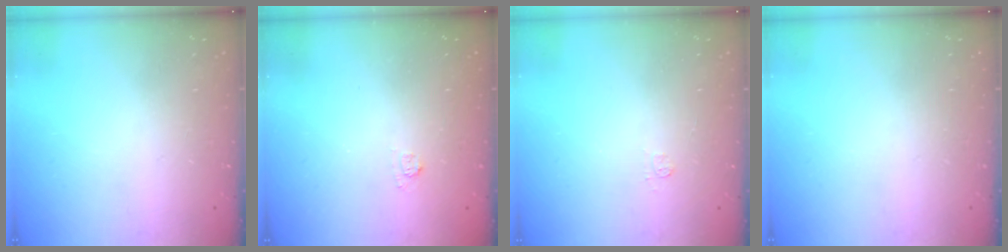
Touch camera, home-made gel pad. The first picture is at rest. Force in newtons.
{"total": 2.2, "press": 2.1, "slide": 0.9}
{"total": 3.2, "press": 3.2, "slide": 0.4}
{"total": 0.0}